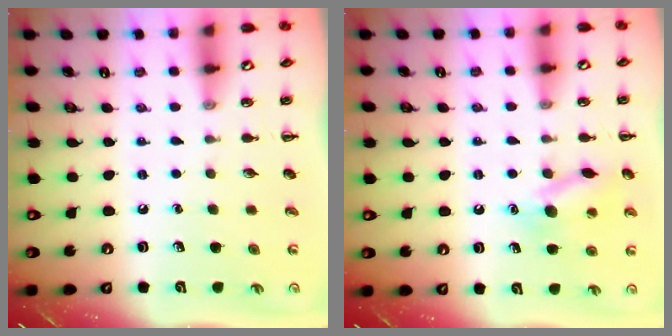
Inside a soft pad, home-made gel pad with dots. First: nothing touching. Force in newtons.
{"total": 12.0, "press": 11.9, "slide": 1.8}